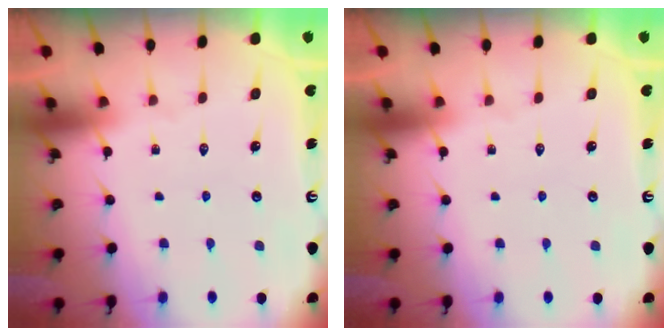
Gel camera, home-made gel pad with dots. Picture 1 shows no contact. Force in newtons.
{"total": 0.0}